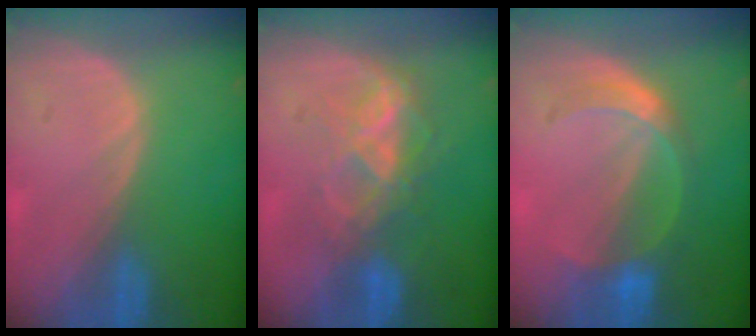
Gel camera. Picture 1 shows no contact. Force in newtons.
{"total": 6.5, "press": 6.4, "slide": 1.0}
{"total": 5.7, "press": 5.4, "slide": 1.8}